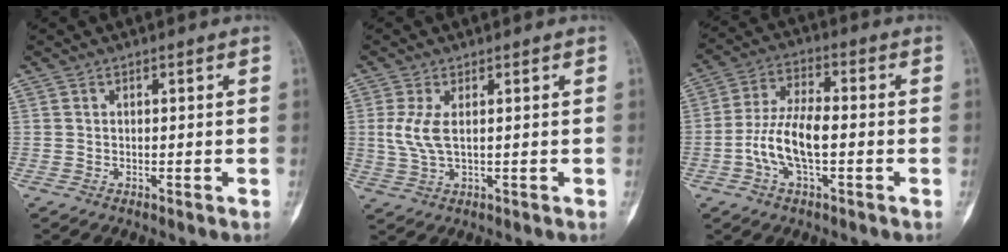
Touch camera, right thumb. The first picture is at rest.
{"total": 4.9, "force": [0.7, 2.0, 4.4], "torque": [-0.113, -0.004, 0.021]}
{"total": 10.2, "force": [-2.2, 4.5, 8.9], "torque": [-0.182, 0.030, -0.047]}